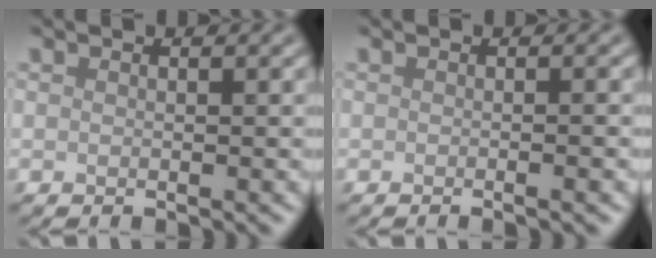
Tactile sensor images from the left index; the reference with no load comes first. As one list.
[{"total": 1.8, "force": [-0.4, 0.5, 1.7], "torque": [-0.011, -0.003, -0.009]}]